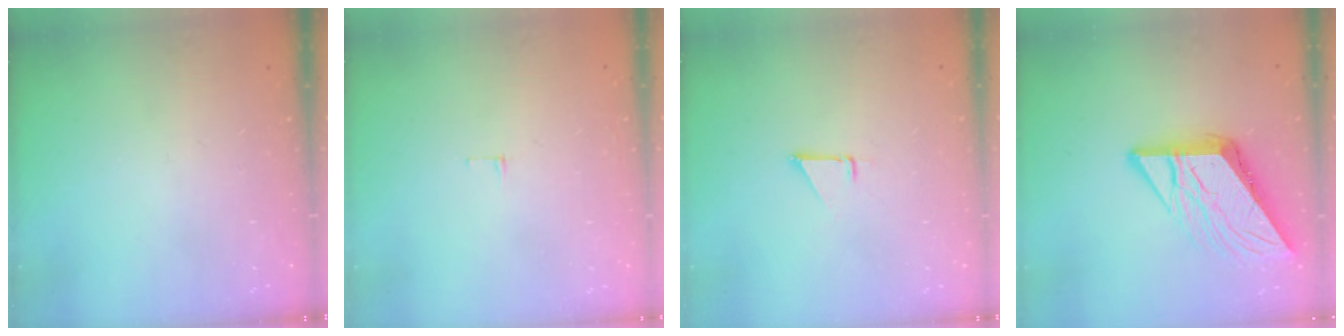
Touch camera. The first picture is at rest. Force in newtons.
{"total": 3.8, "press": 3.8, "slide": 0.3}
{"total": 1.5, "press": 1.5, "slide": 0.1}
{"total": 11.2, "press": 11.2, "slide": 1.1}